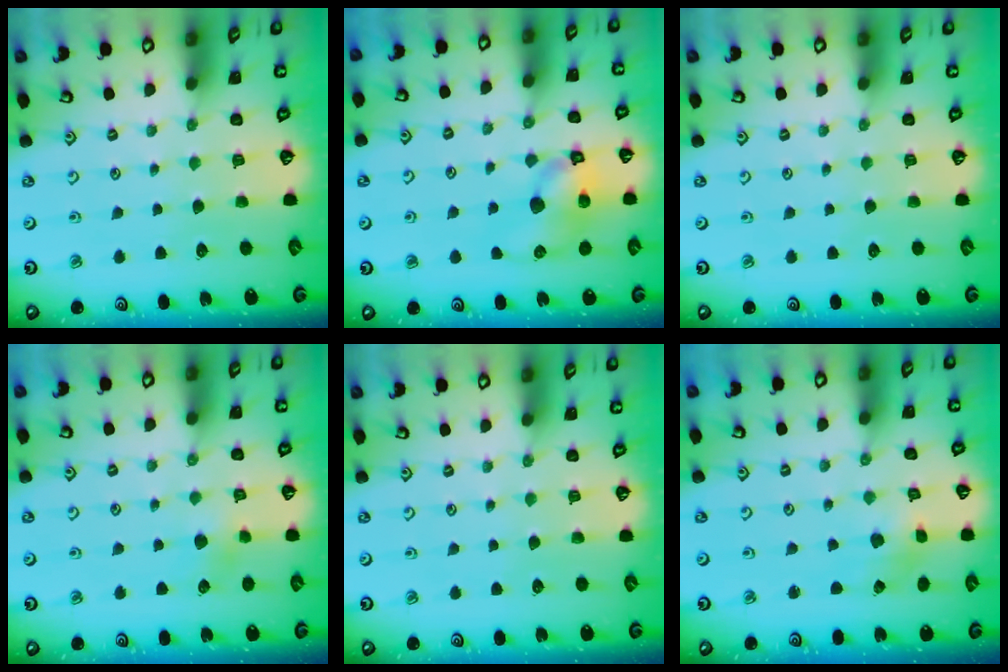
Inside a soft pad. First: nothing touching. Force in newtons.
{"total": 10.2, "press": 10.1, "slide": 1.6}
{"total": 0.0}
{"total": 3.5, "press": 3.4, "slide": 0.5}
{"total": 0.0}
{"total": 2.6, "press": 2.5, "slide": 0.5}